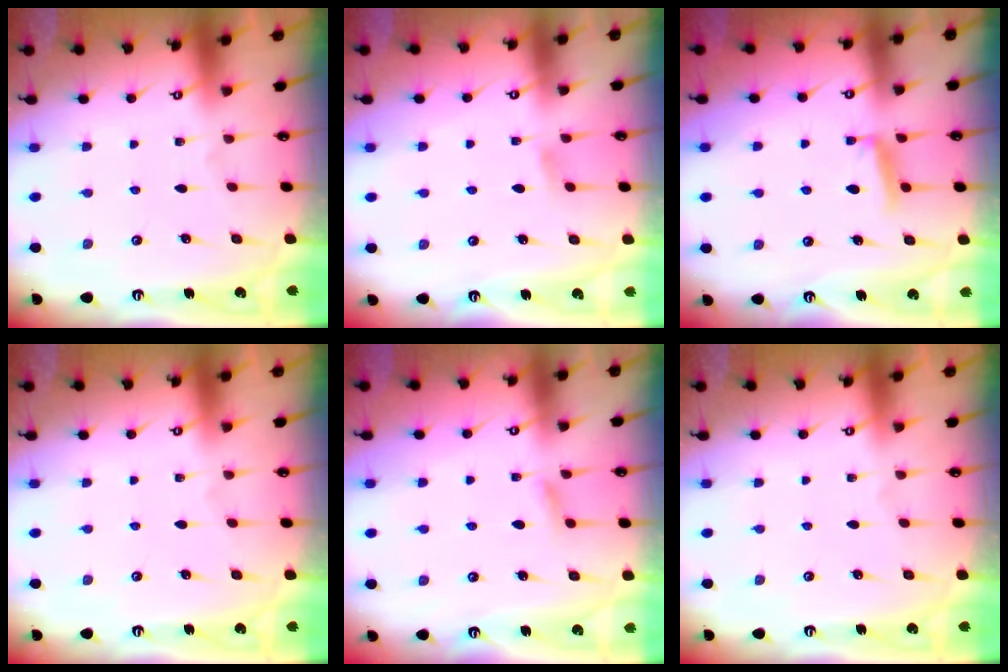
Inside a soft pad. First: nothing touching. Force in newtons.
{"total": 3.7, "press": 3.6, "slide": 0.5}
{"total": 7.4, "press": 7.4, "slide": 0.9}
{"total": 0.0}
{"total": 5.1, "press": 5.0, "slide": 0.8}
{"total": 0.0}